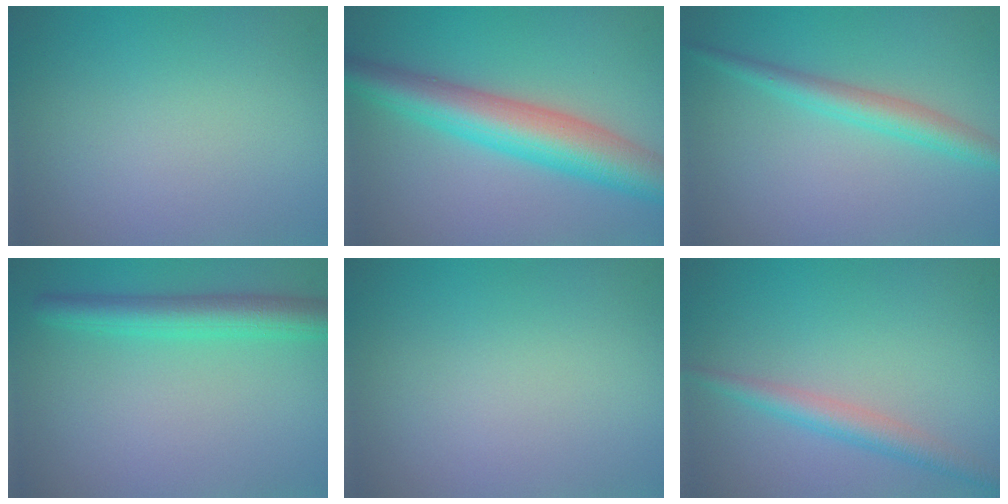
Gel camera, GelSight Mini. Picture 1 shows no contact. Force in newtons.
{"total": 7.9, "press": 7.9, "slide": 0.2}
{"total": 3.0, "press": 3.0, "slide": 0.0}
{"total": 4.1, "press": 4.1, "slide": 0.3}
{"total": 0.0}
{"total": 2.8, "press": 2.8, "slide": 0.1}